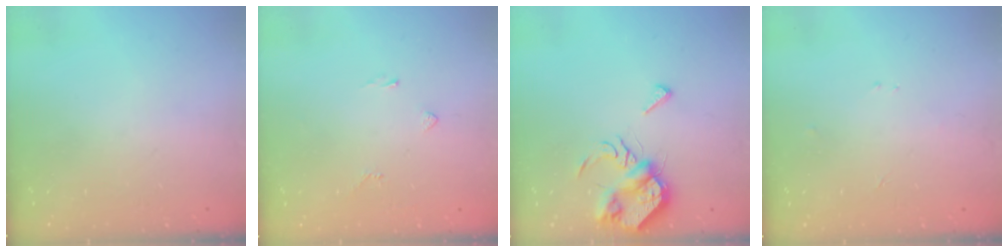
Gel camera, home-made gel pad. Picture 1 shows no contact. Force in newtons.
{"total": 2.0, "press": 1.9, "slide": 0.8}
{"total": 8.1, "press": 8.1, "slide": 0.1}
{"total": 2.4, "press": 2.4, "slide": 0.3}